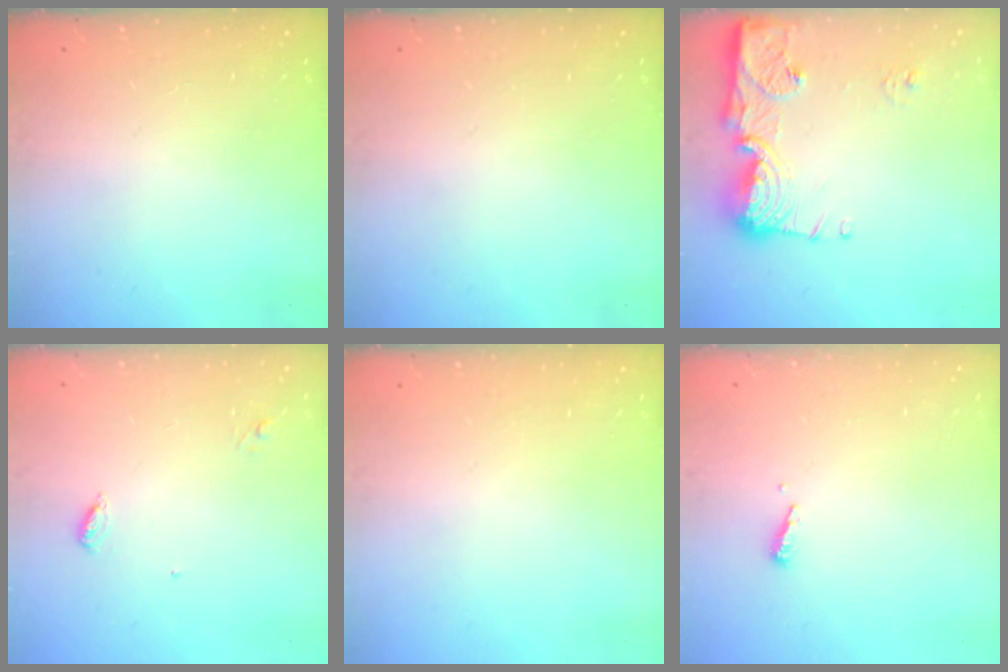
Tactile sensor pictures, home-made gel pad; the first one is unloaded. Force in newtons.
{"total": 0.0}
{"total": 14.7, "press": 14.6, "slide": 1.6}
{"total": 3.6, "press": 3.6, "slide": 0.3}
{"total": 0.0}
{"total": 4.0, "press": 4.0, "slide": 0.4}